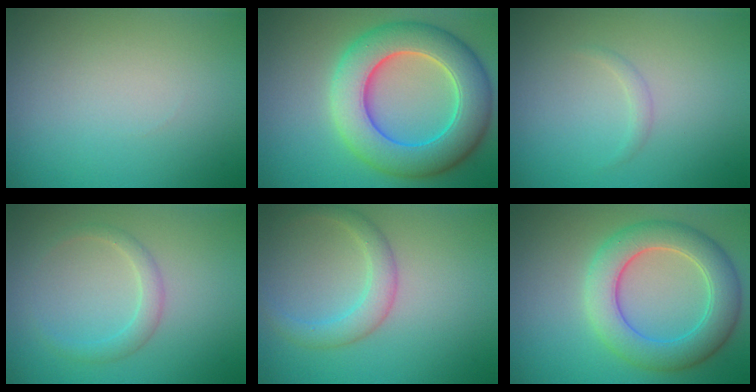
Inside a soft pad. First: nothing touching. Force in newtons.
{"total": 9.7, "press": 9.7, "slide": 0.2}
{"total": 0.7, "press": 0.7, "slide": 0.0}
{"total": 1.7, "press": 1.7, "slide": 0.1}
{"total": 2.0, "press": 2.0, "slide": 0.2}
{"total": 6.5, "press": 6.5, "slide": 0.2}